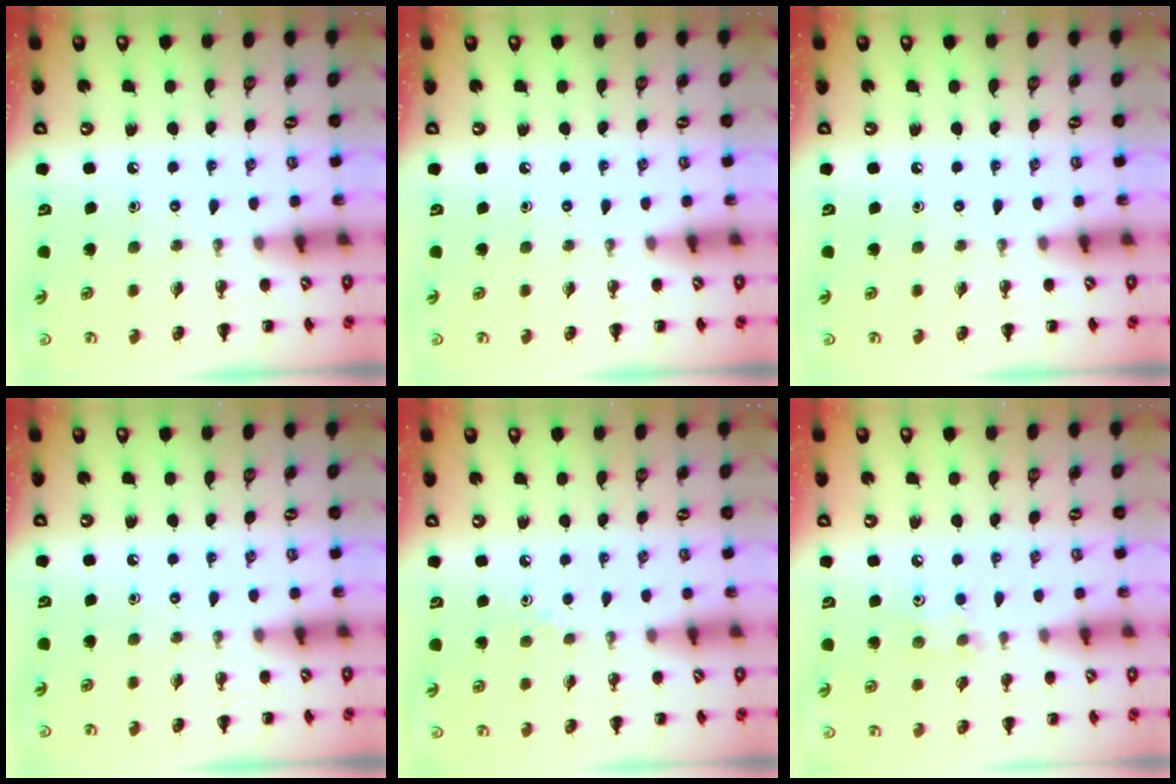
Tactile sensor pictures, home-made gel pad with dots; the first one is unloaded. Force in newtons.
{"total": 0.0}
{"total": 0.0}
{"total": 0.0}
{"total": 2.7, "press": 2.5, "slide": 1.0}
{"total": 5.8, "press": 5.7, "slide": 1.1}